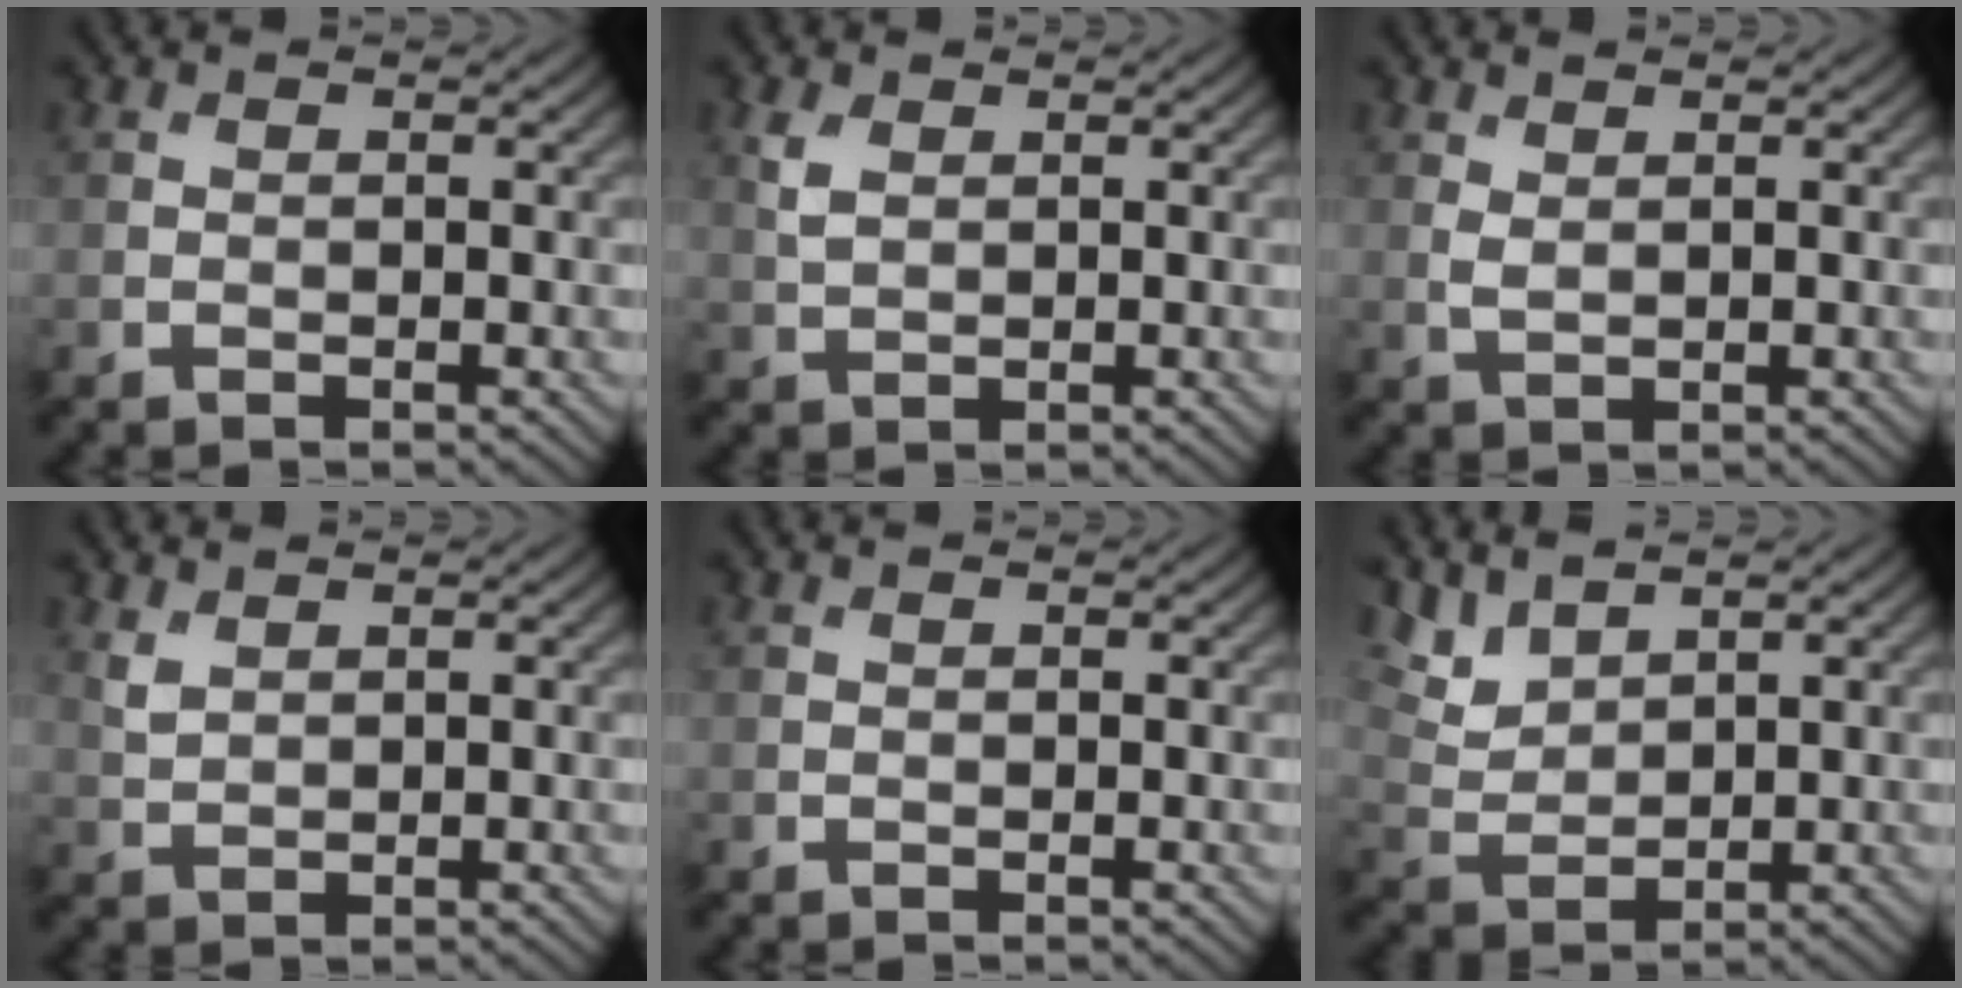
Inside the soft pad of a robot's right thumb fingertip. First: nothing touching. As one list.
[{"total": 2.4, "force": [1.0, 1.4, 1.6], "torque": [-0.046, 0.001, 0.022]}, {"total": 1.3, "force": [0.8, 0.6, 0.9], "torque": [-0.028, -0.003, 0.020]}, {"total": 1.8, "force": [1.2, 0.8, 0.9], "torque": [-0.029, -0.002, 0.030]}, {"total": 0.0}, {"total": 4.8, "force": [3.8, 1.8, 2.1], "torque": [-0.060, -0.001, 0.091]}]